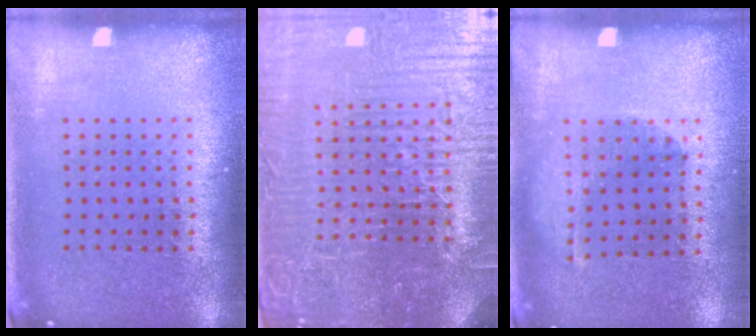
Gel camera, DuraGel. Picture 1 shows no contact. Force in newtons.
{"total": 6.4, "press": 5.8, "slide": 2.7}
{"total": 1.1, "press": 1.0, "slide": 0.2}